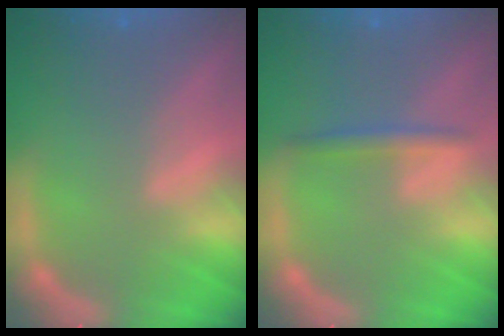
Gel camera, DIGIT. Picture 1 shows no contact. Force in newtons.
{"total": 1.9}